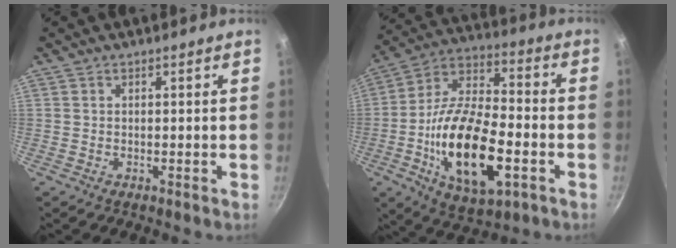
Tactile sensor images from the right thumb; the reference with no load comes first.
{"total": 22.3, "force": [-6.0, 10.3, 18.9], "torque": [-0.335, 0.024, -0.109]}